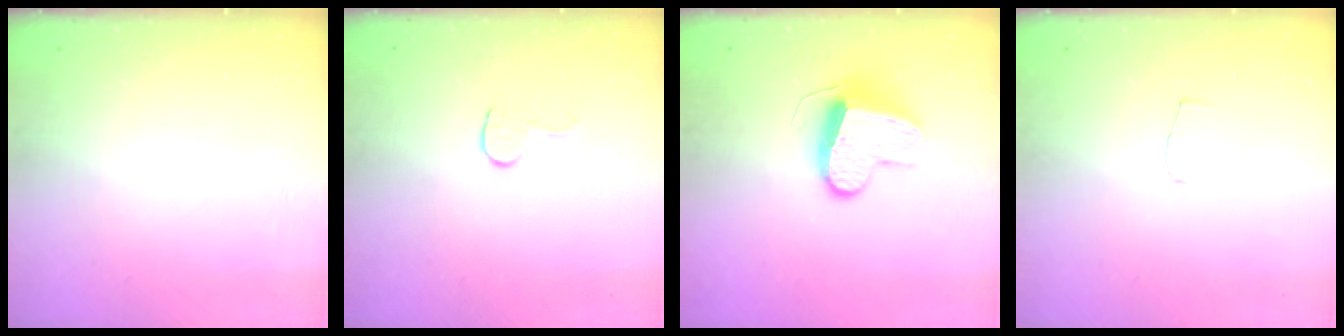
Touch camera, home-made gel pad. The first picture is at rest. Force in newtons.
{"total": 5.9, "press": 5.9, "slide": 0.5}
{"total": 10.6, "press": 10.6, "slide": 0.2}
{"total": 3.8, "press": 3.8, "slide": 0.4}